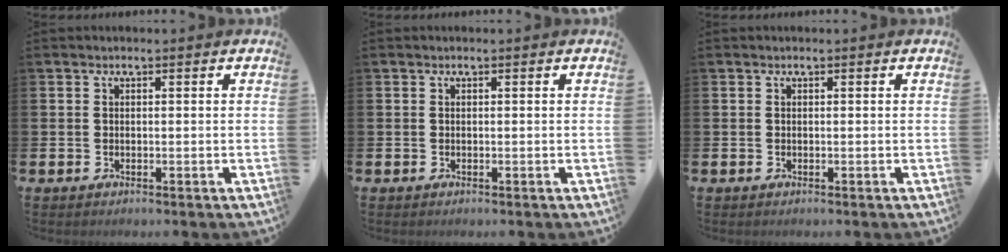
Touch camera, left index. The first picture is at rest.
{"total": 0.0}
{"total": 0.0}